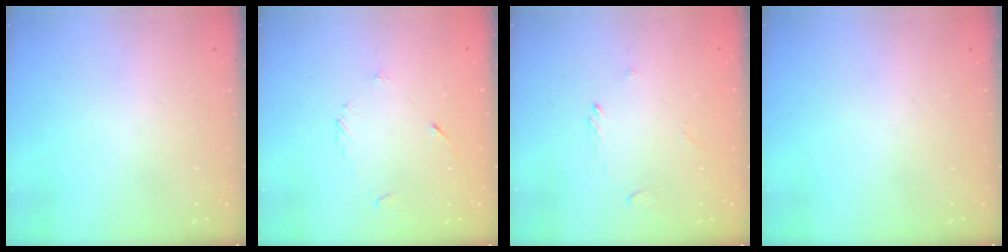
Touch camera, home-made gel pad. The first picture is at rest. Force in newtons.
{"total": 3.8, "press": 3.8, "slide": 0.4}
{"total": 1.4, "press": 1.3, "slide": 0.4}
{"total": 0.0}